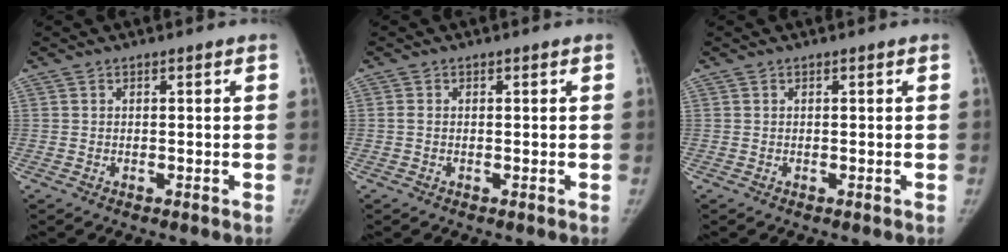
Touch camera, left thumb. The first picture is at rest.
{"total": 0.7, "force": [-0.1, 0.5, 0.5], "torque": [-0.013, -0.001, -0.002]}
{"total": 0.0}